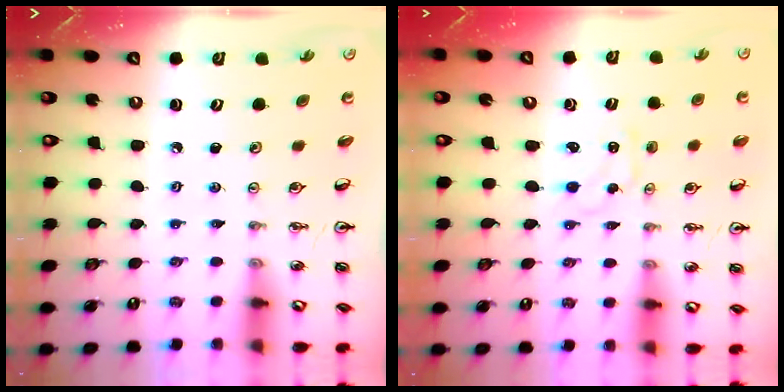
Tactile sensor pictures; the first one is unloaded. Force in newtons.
{"total": 0.8, "press": 0.8, "slide": 0.3}